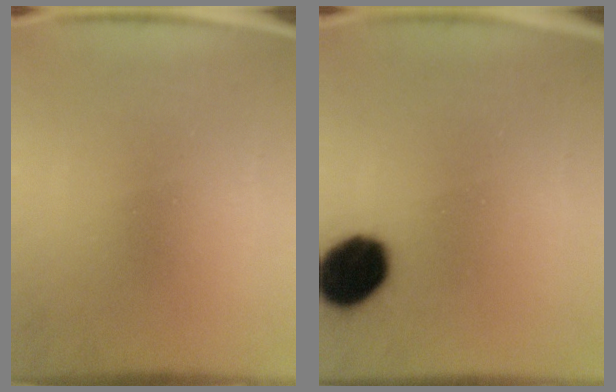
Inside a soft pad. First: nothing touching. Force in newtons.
{"total": 13.1}